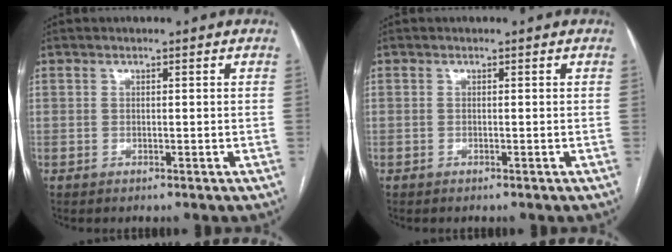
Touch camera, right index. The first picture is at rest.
{"total": 0.0}